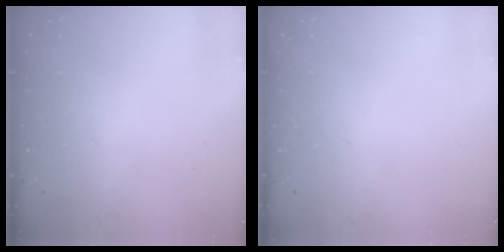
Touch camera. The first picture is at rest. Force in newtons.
{"total": 0.0}